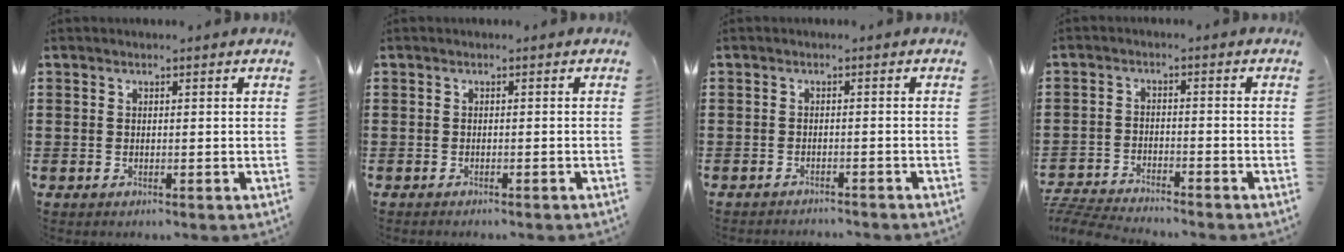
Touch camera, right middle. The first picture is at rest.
{"total": 0.6, "force": [-0.6, 0.0, 0.0], "torque": [-0.002, 0.001, -0.014]}
{"total": 1.5, "force": [-1.5, 0.1, -0.1], "torque": [-0.003, 0.003, -0.033]}
{"total": 4.8, "force": [-4.8, 0.3, 0.6], "torque": [-0.030, -0.001, -0.103]}